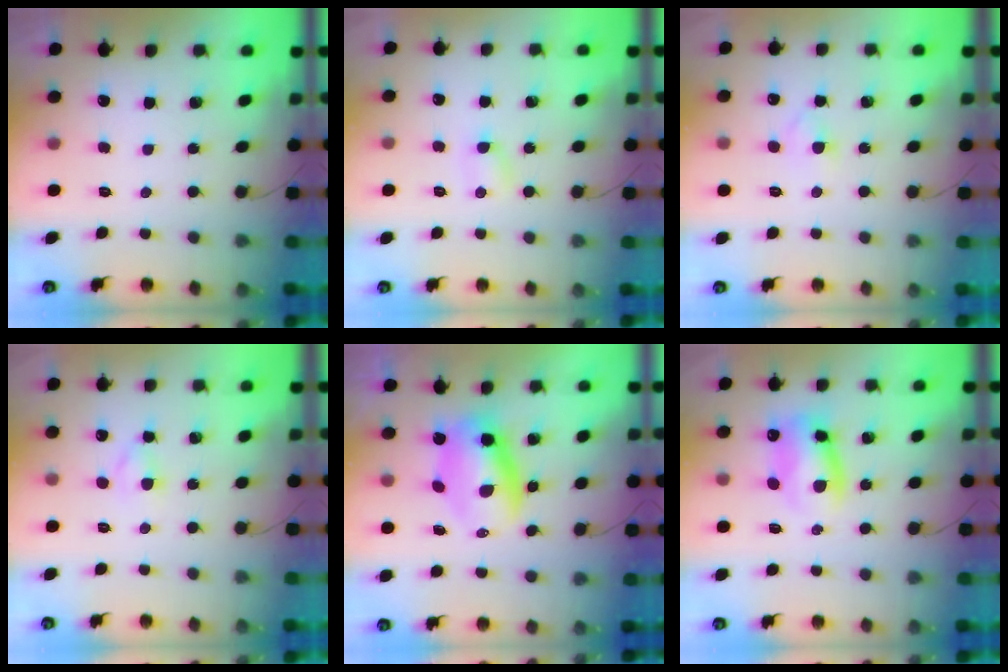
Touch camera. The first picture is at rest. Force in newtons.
{"total": 2.4, "press": 2.3, "slide": 0.7}
{"total": 2.5, "press": 2.2, "slide": 1.1}
{"total": 2.6, "press": 2.5, "slide": 0.9}
{"total": 8.5, "press": 8.2, "slide": 2.0}
{"total": 10.8, "press": 10.6, "slide": 2.0}